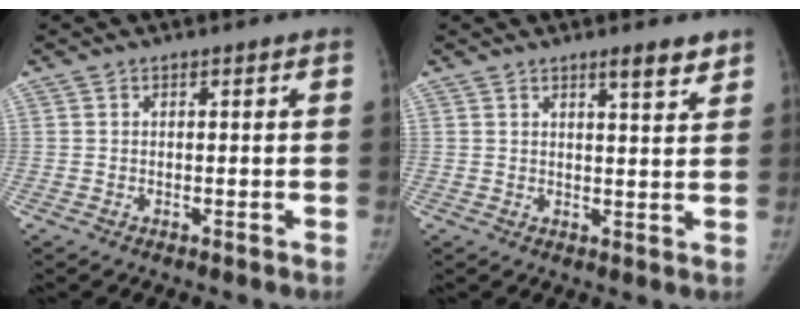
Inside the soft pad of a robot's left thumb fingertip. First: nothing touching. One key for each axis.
{"total": 4.4, "fx": 3.2, "fy": 0.7, "fz": 2.9, "tx": -0.034, "ty": -0.024, "tz": 0.046}